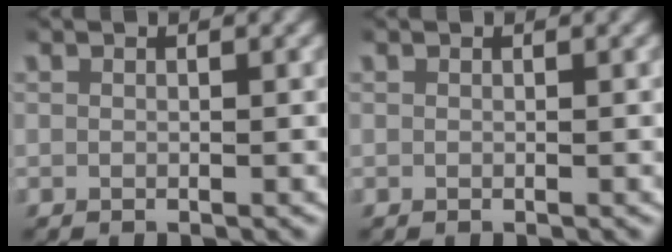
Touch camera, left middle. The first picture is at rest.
{"total": 0.0}